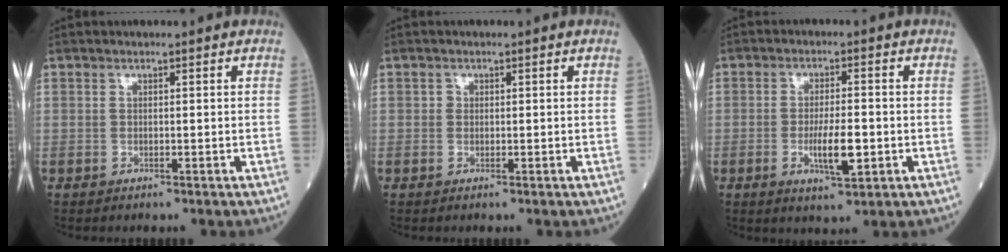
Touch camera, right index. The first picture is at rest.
{"total": 0.6, "force": [0.1, 0.6, 0.1], "torque": [0.001, 0.002, 0.000]}
{"total": 6.0, "force": [-1.4, 1.3, 5.7], "torque": [-0.103, -0.006, -0.020]}